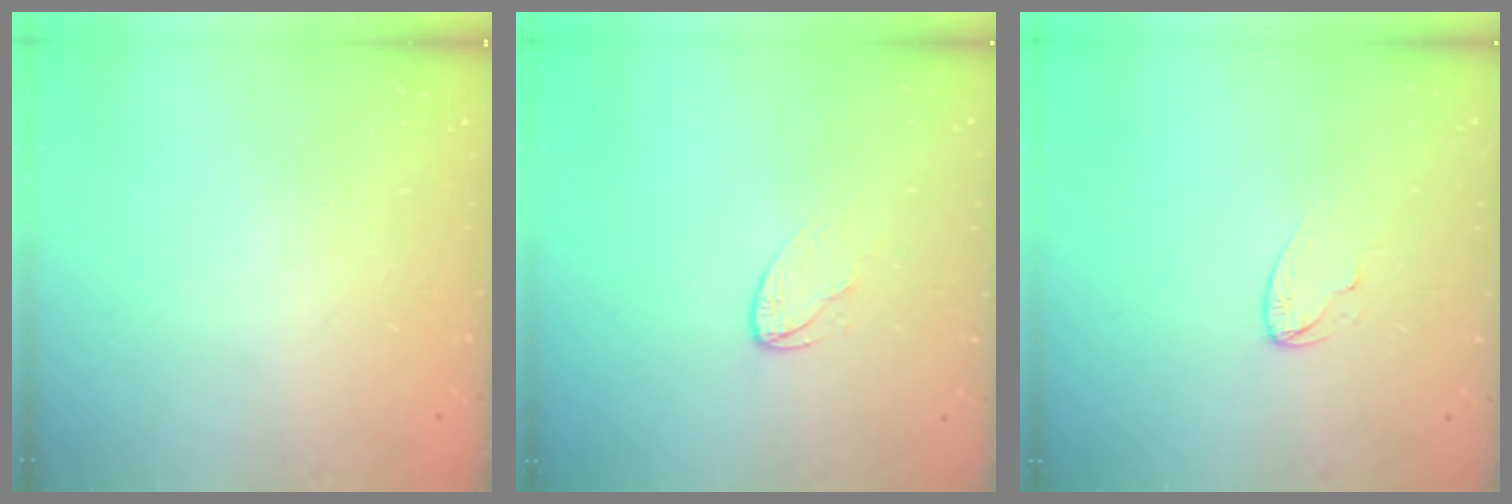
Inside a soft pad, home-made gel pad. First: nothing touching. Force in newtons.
{"total": 4.8, "press": 4.8, "slide": 0.4}
{"total": 4.1, "press": 4.1, "slide": 0.4}